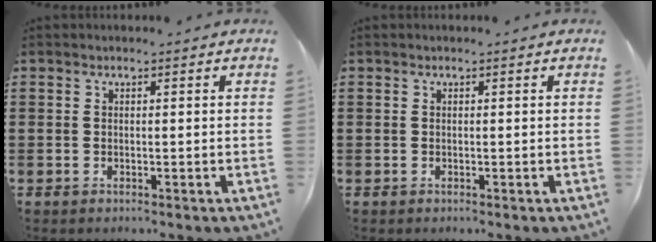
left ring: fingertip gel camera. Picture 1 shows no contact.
{"total": 0.0}